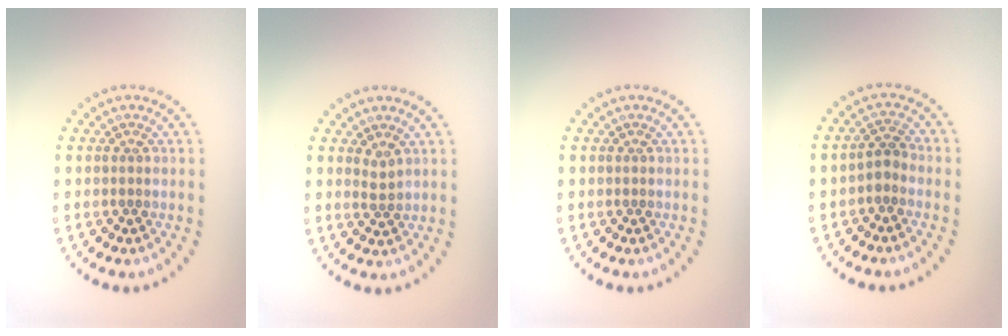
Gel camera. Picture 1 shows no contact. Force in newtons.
{"total": 1.1, "press": 0.9, "slide": 0.6}
{"total": 0.0}
{"total": 1.5, "press": 1.3, "slide": 0.9}